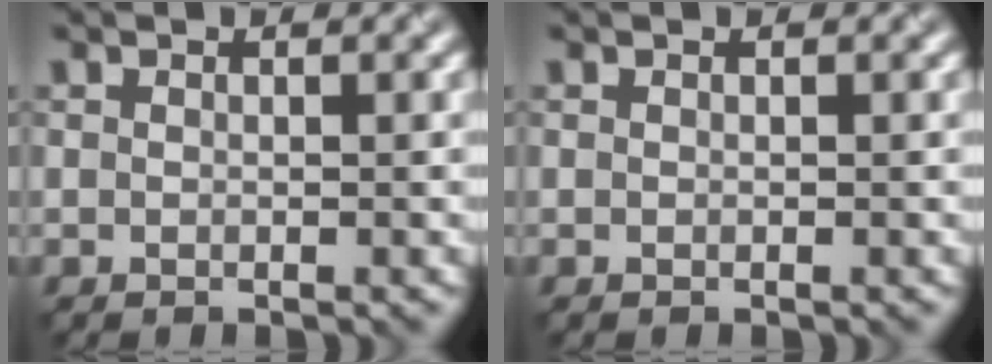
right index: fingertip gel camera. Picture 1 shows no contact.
{"total": 0.0}